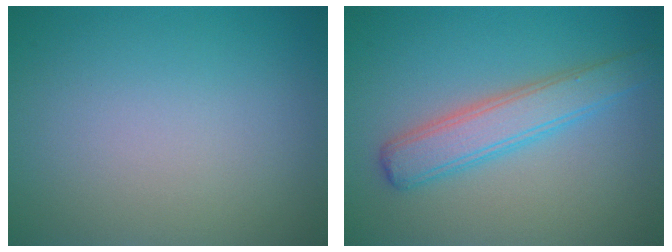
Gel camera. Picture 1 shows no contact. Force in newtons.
{"total": 4.0, "press": 4.0, "slide": 0.0}